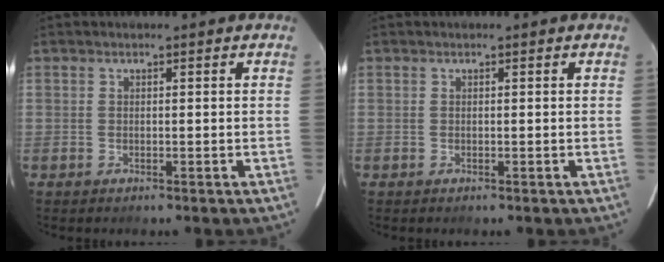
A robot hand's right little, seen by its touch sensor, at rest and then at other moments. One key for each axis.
{"total": 0.0}